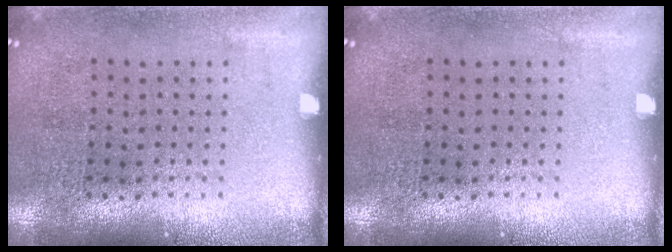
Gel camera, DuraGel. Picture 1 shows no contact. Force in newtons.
{"total": 0.0}